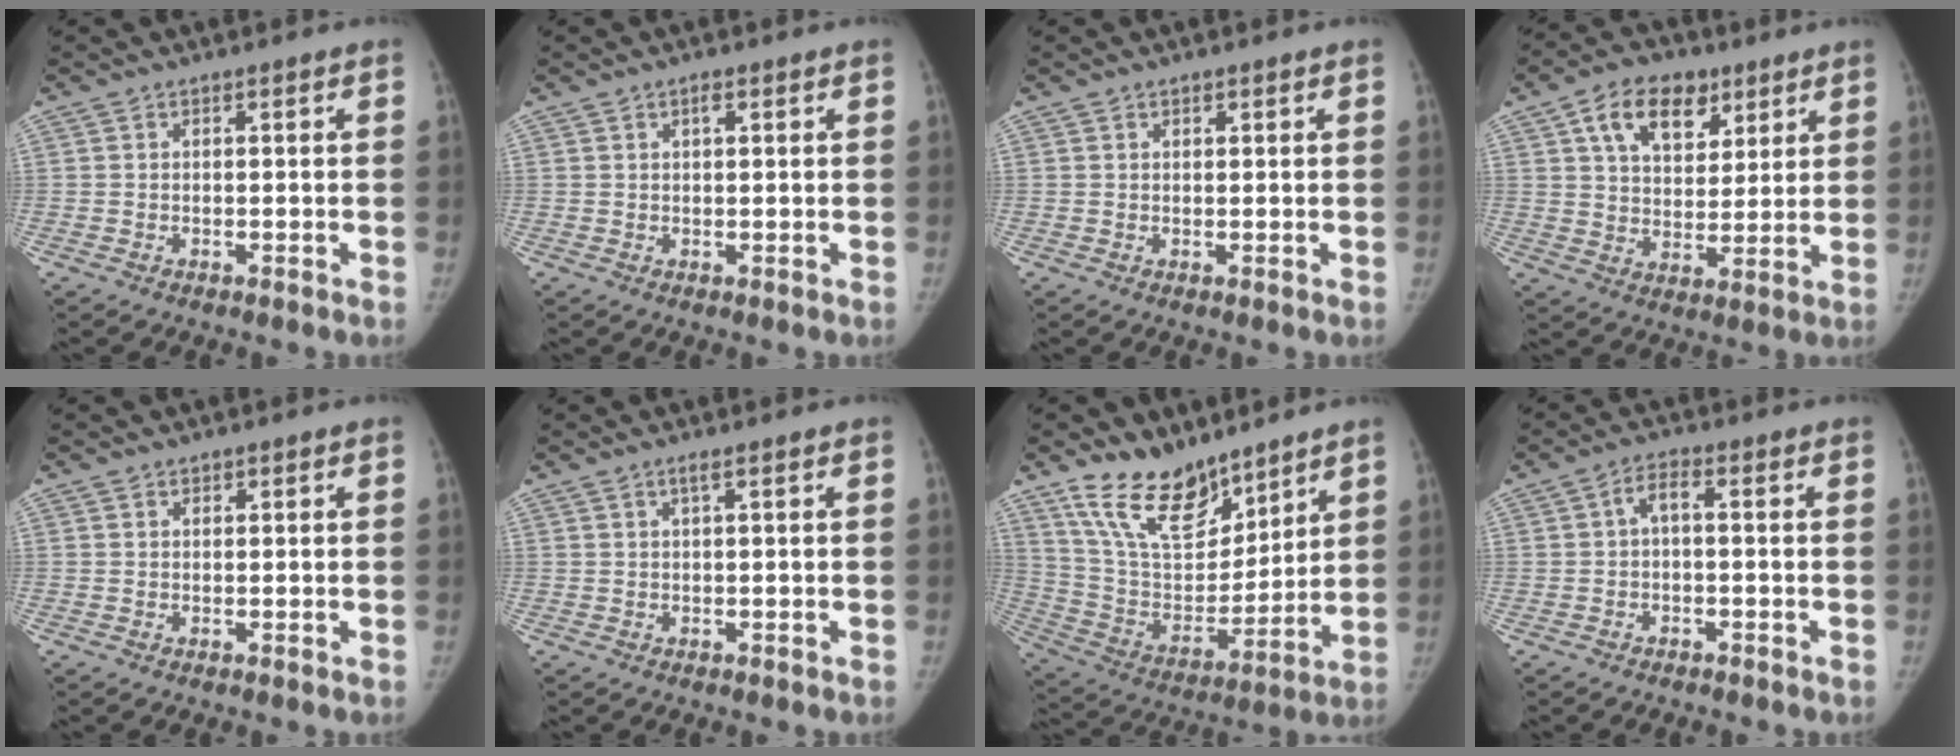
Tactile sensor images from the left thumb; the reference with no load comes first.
{"total": 1.4, "force": [0.7, 0.7, 1.0], "torque": [-0.012, 0.000, 0.009]}
{"total": 0.8, "force": [0.5, 0.5, 0.3], "torque": [0.003, -0.002, 0.006]}
{"total": 12.8, "force": [6.4, 8.3, 7.3], "torque": [-0.083, -0.019, 0.109]}
{"total": 0.6, "force": [0.4, 0.4, 0.0], "torque": [0.008, -0.002, 0.004]}
{"total": 1.0, "force": [0.6, -0.1, 0.8], "torque": [-0.020, 0.005, 0.012]}
{"total": 17.0, "force": [12.8, 7.8, 7.9], "torque": [-0.095, -0.070, 0.245]}
{"total": 2.6, "force": [-0.3, 1.1, 2.3], "torque": [-0.038, 0.017, -0.010]}